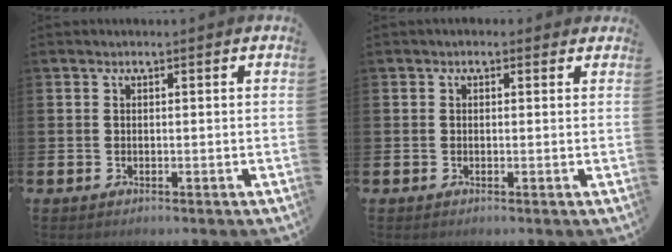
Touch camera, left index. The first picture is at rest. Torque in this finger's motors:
{"motor_torque": [0.92, -1.04, 0.21, 0.02]}